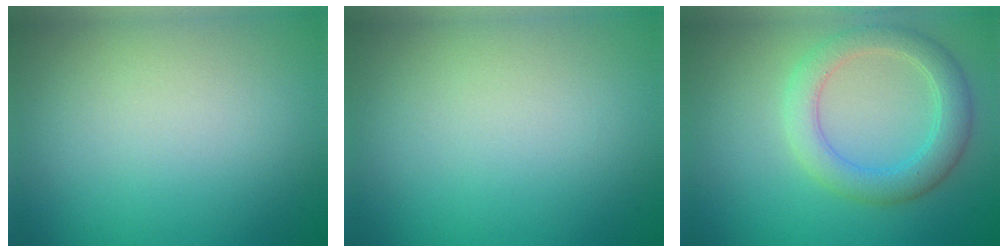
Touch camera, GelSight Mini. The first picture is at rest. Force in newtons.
{"total": 0.0}
{"total": 4.1, "press": 4.0, "slide": 0.2}